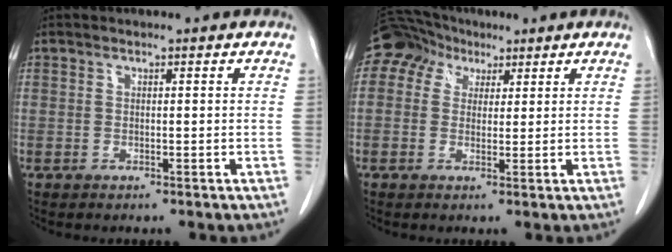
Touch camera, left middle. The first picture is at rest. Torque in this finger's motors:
{"motor_torque": [-0.21, 0.22, -0.17, -0.03]}